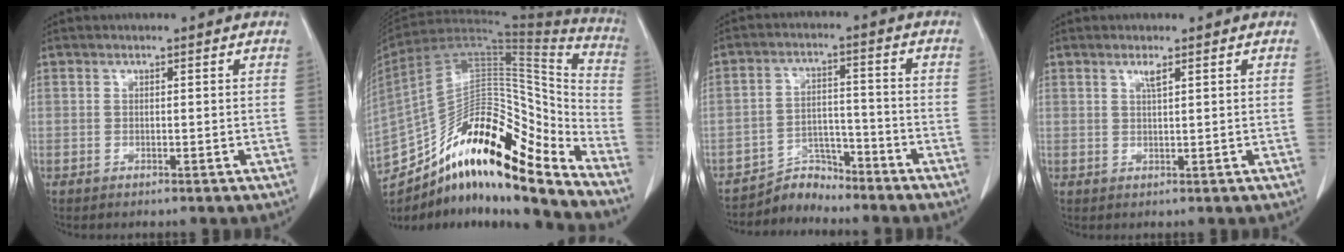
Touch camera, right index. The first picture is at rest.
{"total": 25.3, "force": [-17.8, 6.4, 16.8], "torque": [-0.309, 0.027, -0.299]}
{"total": 5.1, "force": [-4.9, 1.1, -0.8], "torque": [0.019, 0.015, -0.083]}
{"total": 1.4, "force": [0.8, -0.1, 1.1], "torque": [-0.023, 0.000, 0.016]}